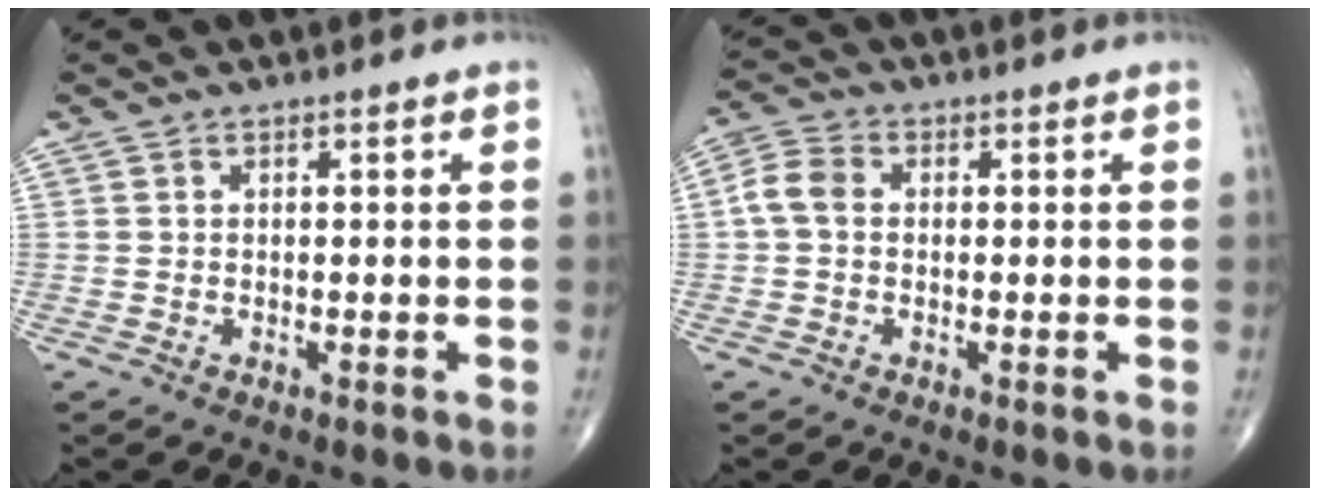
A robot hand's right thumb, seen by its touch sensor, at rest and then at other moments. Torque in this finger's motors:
{"motor_torque": [0.00, 0.07, 0.09, -0.03, 0.03]}